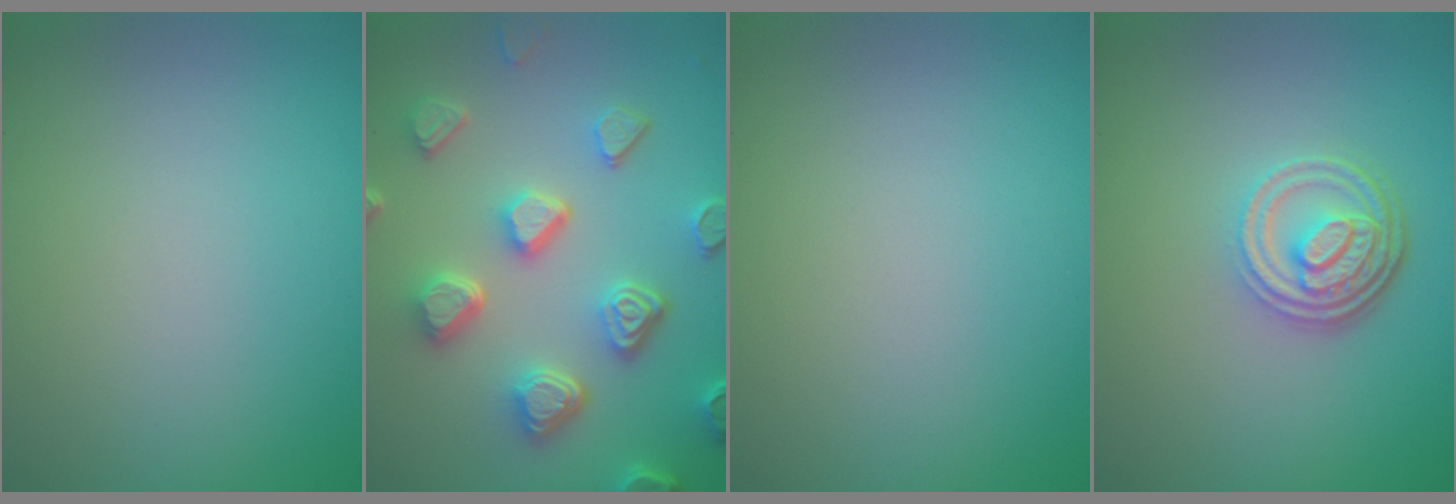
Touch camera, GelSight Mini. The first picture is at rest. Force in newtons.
{"total": 6.4, "press": 5.4, "slide": 3.4}
{"total": 0.0}
{"total": 4.7, "press": 3.4, "slide": 3.2}